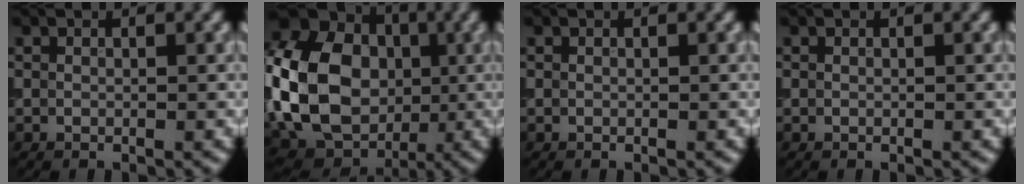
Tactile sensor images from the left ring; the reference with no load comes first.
{"total": 15.8, "force": [-1.0, 12.5, 9.6], "torque": [-0.203, 0.003, -0.013]}
{"total": 0.0}
{"total": 0.0}